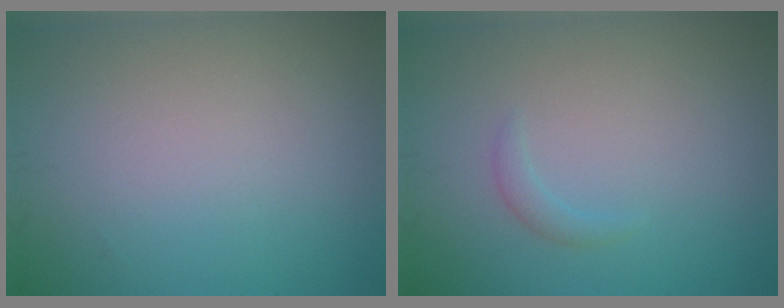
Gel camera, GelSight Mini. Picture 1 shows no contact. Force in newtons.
{"total": 0.9, "press": 0.9, "slide": 0.1}